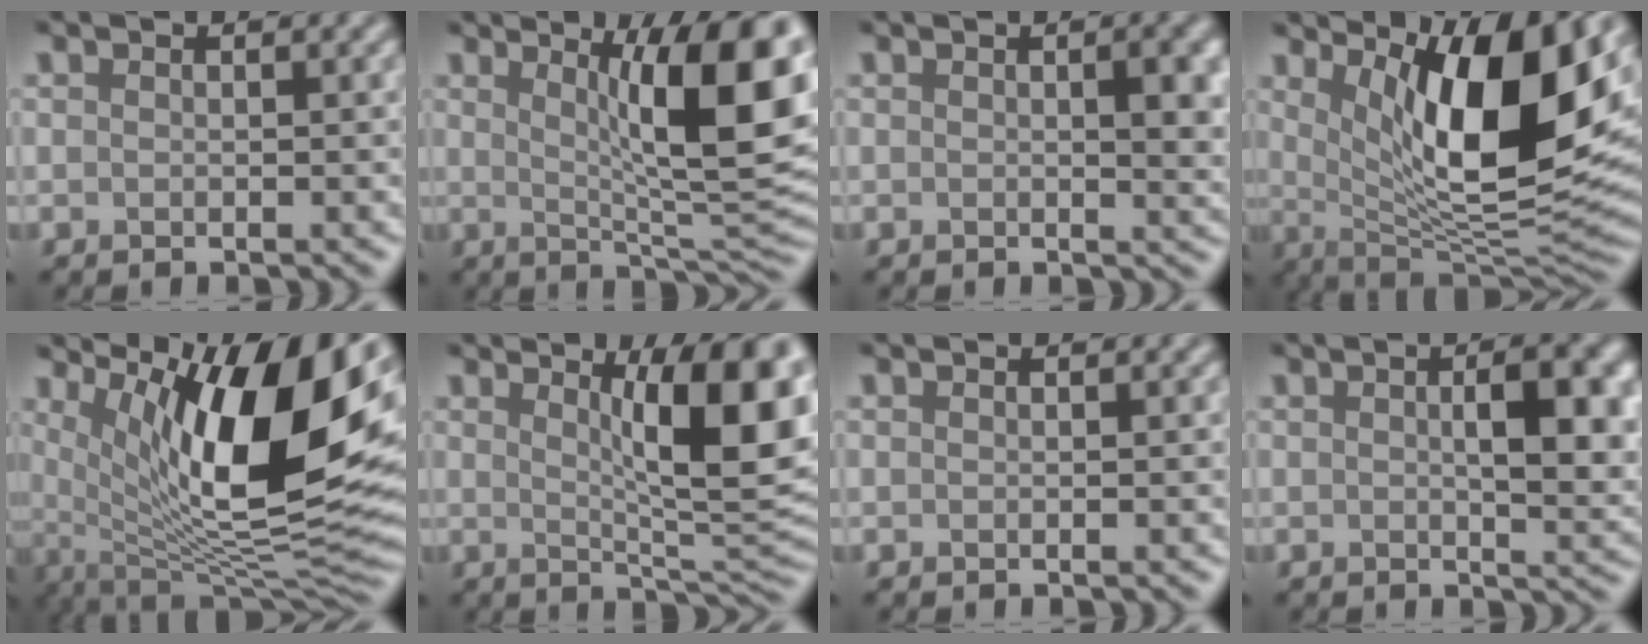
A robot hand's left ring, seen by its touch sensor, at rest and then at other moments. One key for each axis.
{"total": 11.7, "fx": 3.0, "fy": 2.7, "fz": 11.0, "tx": -0.122, "ty": -0.005, "tz": 0.045}
{"total": 3.4, "fx": 0.5, "fy": 0.9, "fz": 3.3, "tx": -0.040, "ty": 0.001, "tz": 0.007}
{"total": 12.6, "fx": 3.9, "fy": 4.1, "fz": 11.3, "tx": -0.160, "ty": -0.012, "tz": 0.067}
{"total": 14.5, "fx": 5.1, "fy": 4.8, "fz": 12.7, "tx": -0.186, "ty": -0.007, "tz": 0.086}
{"total": 10.4, "fx": 2.7, "fy": 2.6, "fz": 9.7, "tx": -0.103, "ty": 0.001, "tz": 0.039}
{"total": 0.0}
{"total": 6.1, "fx": 0.9, "fy": 2.1, "fz": 5.7, "tx": -0.073, "ty": 0.003, "tz": 0.016}